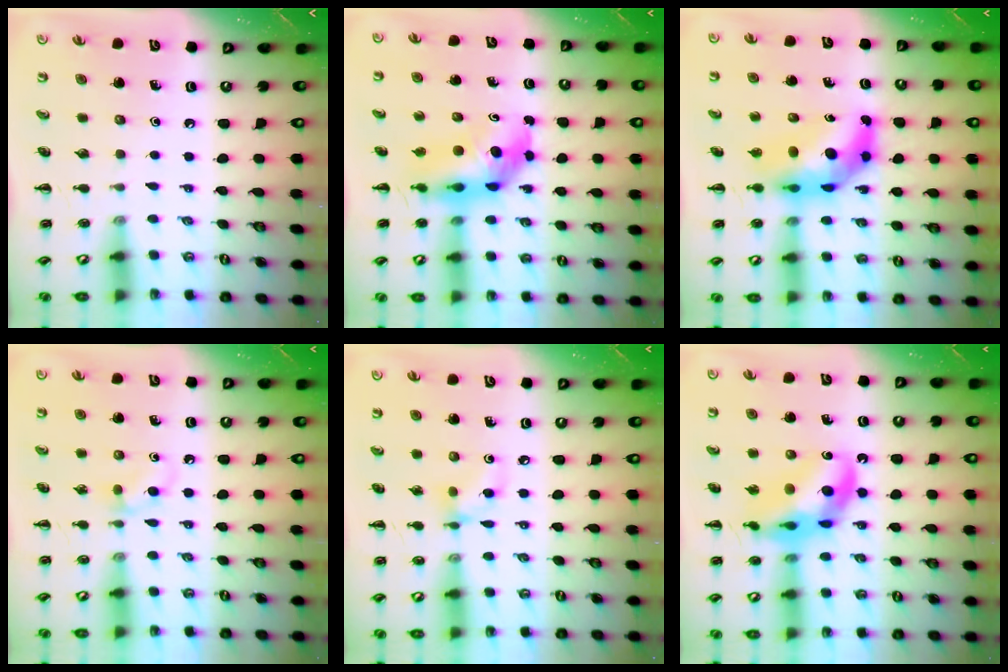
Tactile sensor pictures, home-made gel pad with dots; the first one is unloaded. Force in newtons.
{"total": 6.3, "press": 6.0, "slide": 1.6}
{"total": 8.7, "press": 8.3, "slide": 2.6}
{"total": 4.1, "press": 3.7, "slide": 1.7}
{"total": 5.6, "press": 5.6, "slide": 0.3}
{"total": 14.4, "press": 14.0, "slide": 3.4}